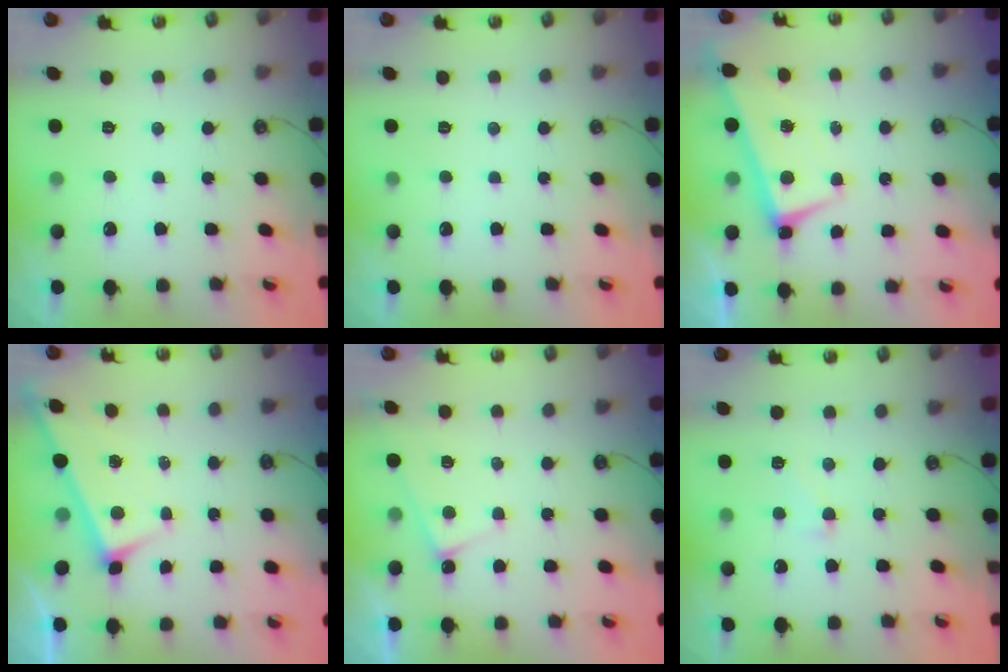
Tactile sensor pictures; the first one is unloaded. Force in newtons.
{"total": 0.0}
{"total": 1.0, "press": 0.8, "slide": 0.5}
{"total": 3.2, "press": 3.2, "slide": 0.0}
{"total": 1.3, "press": 1.3, "slide": 0.3}
{"total": 2.3, "press": 2.2, "slide": 0.9}